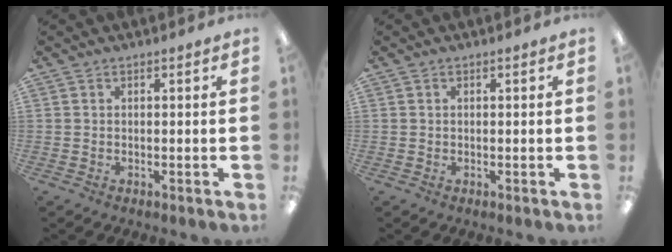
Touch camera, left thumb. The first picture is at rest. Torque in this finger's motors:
{"motor_torque": [-0.06, -0.01, -0.17, -0.08, 0.00]}